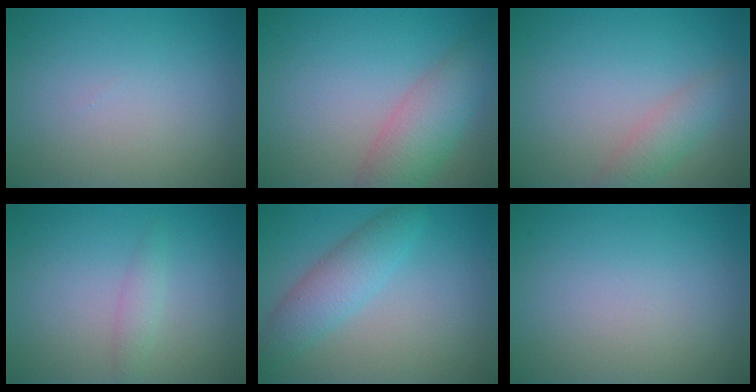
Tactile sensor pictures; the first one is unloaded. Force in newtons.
{"total": 5.0, "press": 5.0, "slide": 0.2}
{"total": 2.3, "press": 2.3, "slide": 0.0}
{"total": 1.2, "press": 1.2, "slide": 0.0}
{"total": 3.9, "press": 3.9, "slide": 0.0}
{"total": 0.0}